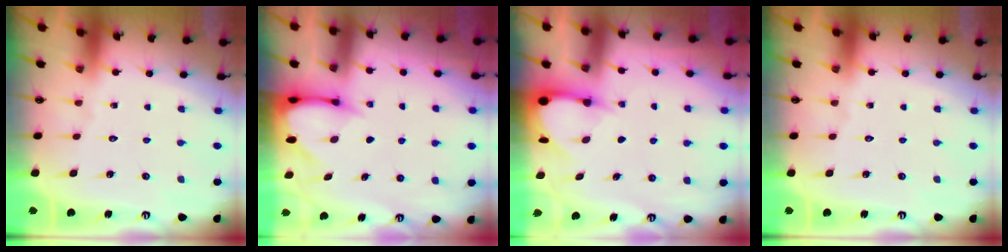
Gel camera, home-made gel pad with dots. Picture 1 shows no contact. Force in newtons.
{"total": 3.4, "press": 3.4, "slide": 0.3}
{"total": 3.1, "press": 3.1, "slide": 0.1}
{"total": 0.0}